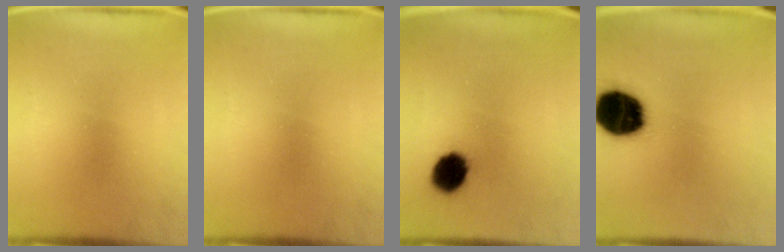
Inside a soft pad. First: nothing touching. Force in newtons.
{"total": 0.0}
{"total": 8.6}
{"total": 18.2}